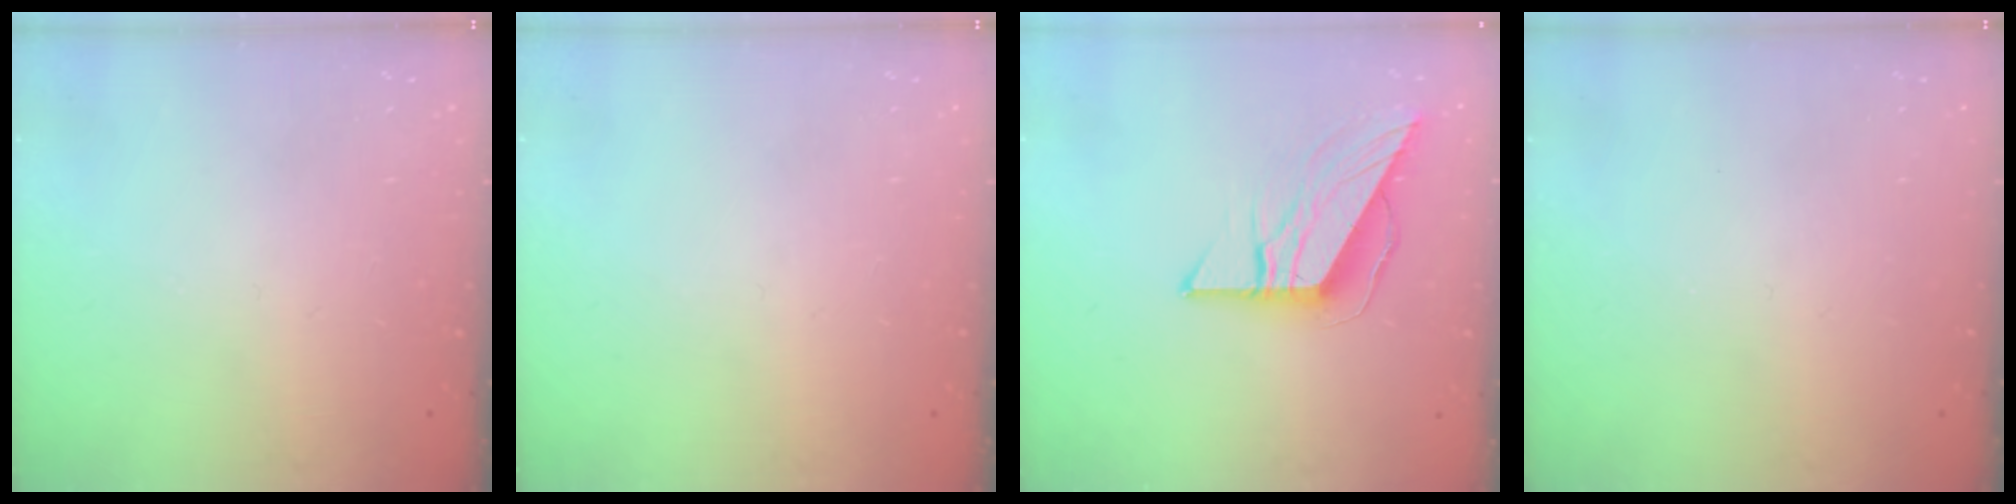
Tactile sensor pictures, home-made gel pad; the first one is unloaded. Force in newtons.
{"total": 0.0}
{"total": 9.8, "press": 9.8, "slide": 0.5}
{"total": 0.0}